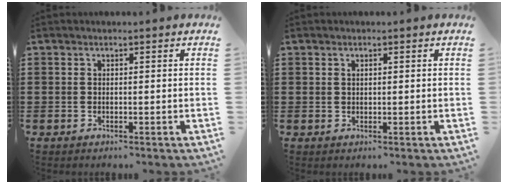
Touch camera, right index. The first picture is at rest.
{"total": 0.6, "force": [0.2, 0.3, 0.4], "torque": [-0.011, 0.000, 0.005]}